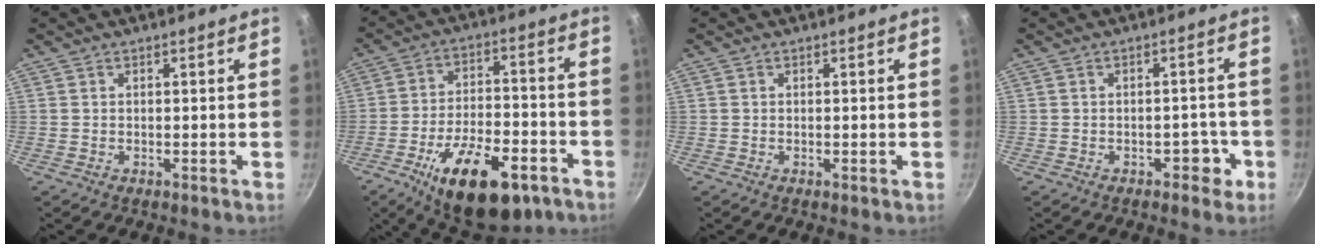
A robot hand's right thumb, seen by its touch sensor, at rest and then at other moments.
{"total": 19.8, "force": [-10.2, 9.1, 14.4], "torque": [-0.206, 0.042, -0.152]}
{"total": 0.0}
{"total": 3.8, "force": [-1.8, 2.4, 2.4], "torque": [-0.003, 0.022, -0.017]}